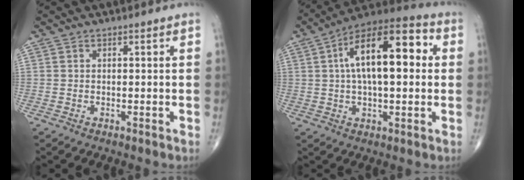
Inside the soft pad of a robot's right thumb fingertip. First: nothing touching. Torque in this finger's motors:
{"motor_torque": [0.88, 4.13, 1.63, 0.31, 0.17]}